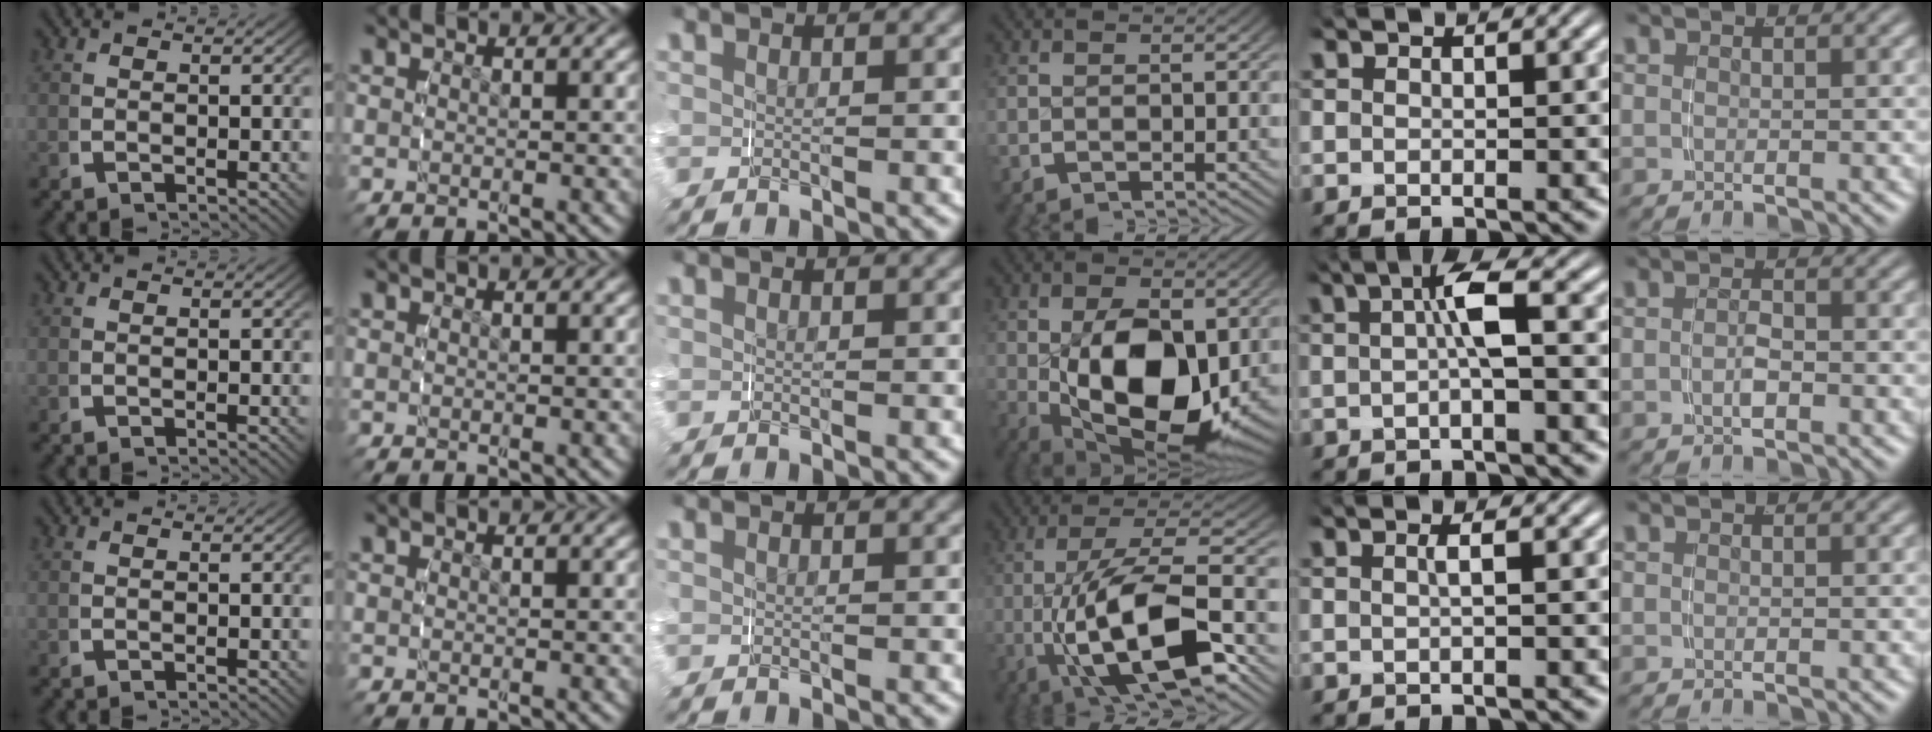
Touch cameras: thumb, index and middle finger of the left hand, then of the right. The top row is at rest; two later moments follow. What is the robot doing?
{"motion": "grasp_and_lifting", "object": "jar lid"}